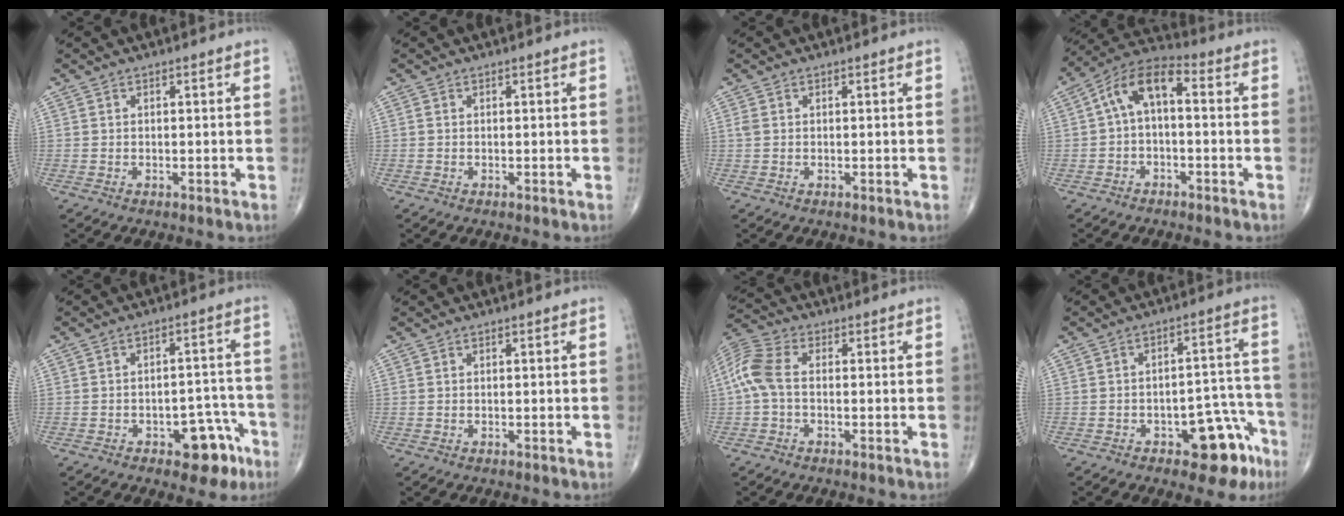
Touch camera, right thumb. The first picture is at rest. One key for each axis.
{"total": 0.0}
{"total": 1.0, "fx": 0.2, "fy": 0.6, "fz": 0.7, "tx": -0.023, "ty": 0.007, "tz": 0.007}
{"total": 9.1, "fx": 0.3, "fy": 4.6, "fz": 7.9, "tx": -0.135, "ty": 0.042, "tz": -0.007}
{"total": 8.7, "fx": -4.7, "fy": 4.6, "fz": 5.8, "tx": -0.043, "ty": 0.042, "tz": -0.059}
{"total": 0.0}
{"total": 7.4, "fx": -0.4, "fy": 4.2, "fz": 6.1, "tx": -0.147, "ty": 0.020, "tz": -0.019}
{"total": 11.2, "fx": -6.2, "fy": 5.3, "fz": 7.7, "tx": -0.056, "ty": 0.049, "tz": -0.079}